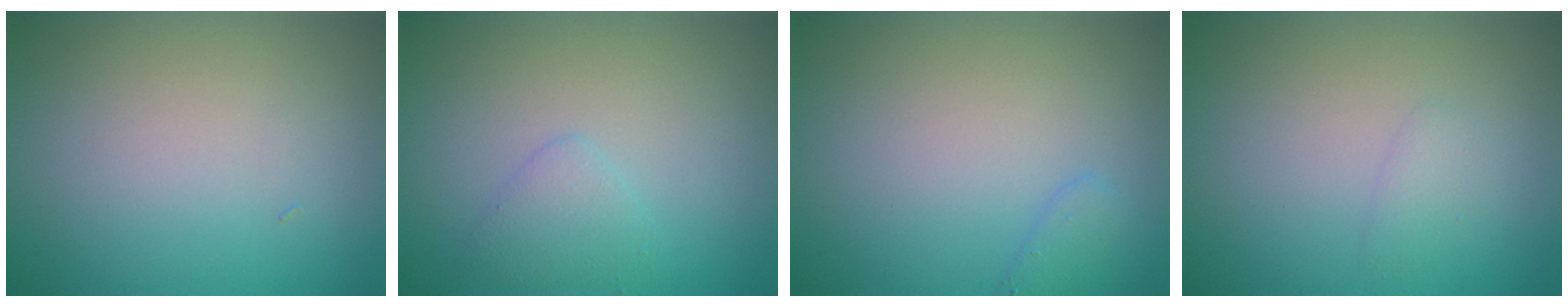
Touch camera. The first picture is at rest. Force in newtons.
{"total": 1.7, "press": 1.7, "slide": 0.2}
{"total": 1.5, "press": 1.5, "slide": 0.1}
{"total": 1.0, "press": 1.0, "slide": 0.1}